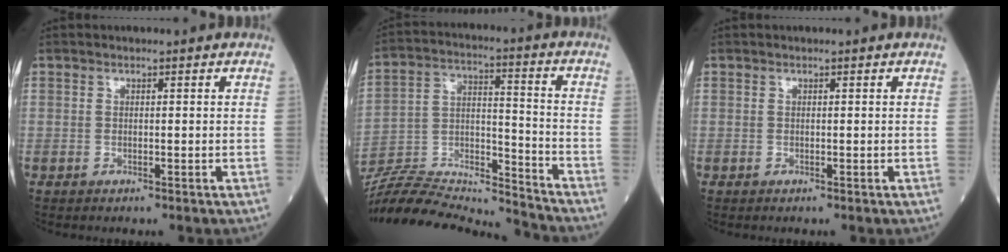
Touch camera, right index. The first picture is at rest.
{"total": 20.0, "force": [-19.3, 0.7, 5.0], "torque": [-0.104, 0.019, -0.326]}
{"total": 0.0}